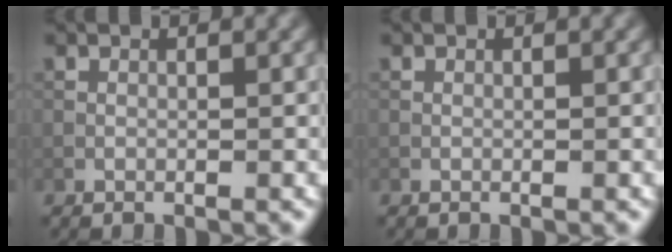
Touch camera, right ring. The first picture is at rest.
{"total": 0.0}